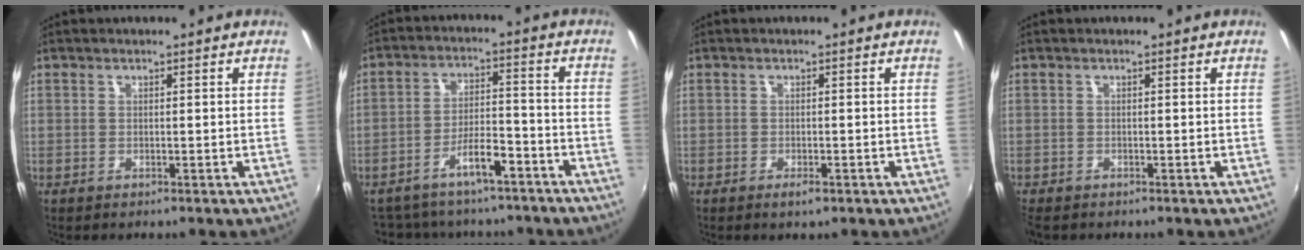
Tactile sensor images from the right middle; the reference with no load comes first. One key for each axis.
{"total": 12.8, "fx": -10.4, "fy": 4.4, "fz": 5.9, "tx": -0.119, "ty": 0.023, "tz": -0.150}
{"total": 1.7, "fx": -1.0, "fy": 0.6, "fz": 1.2, "tx": -0.024, "ty": -0.005, "tz": -0.016}
{"total": 1.6, "fx": -1.4, "fy": 0.7, "fz": 0.6, "tx": -0.015, "ty": -0.010, "tz": -0.024}